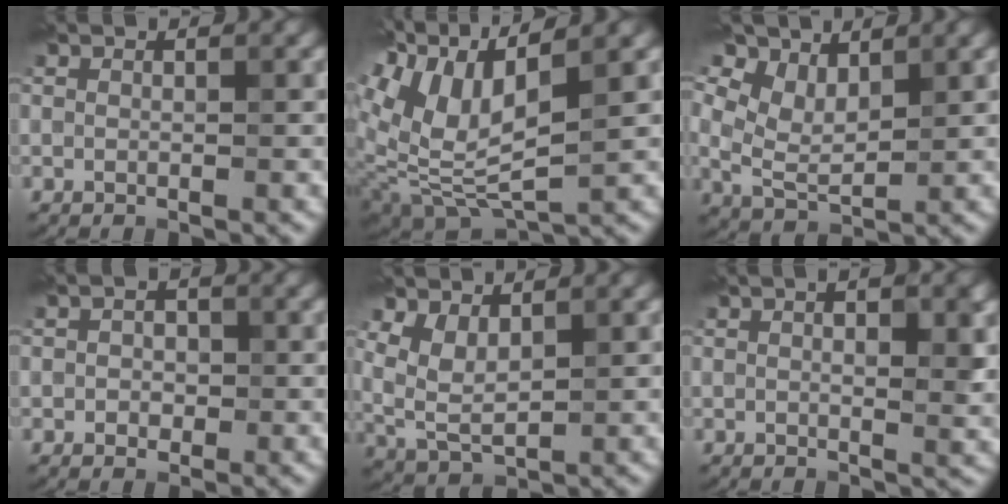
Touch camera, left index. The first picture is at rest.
{"total": 9.7, "force": [4.0, 3.3, 8.2], "torque": [-0.191, 0.013, 0.076]}
{"total": 5.3, "force": [3.5, 2.4, 3.1], "torque": [-0.078, 0.018, 0.054]}
{"total": 1.8, "force": [-0.1, 1.5, 1.1], "torque": [-0.004, 0.007, -0.017]}
{"total": 3.5, "force": [1.5, 1.8, 2.6], "torque": [-0.065, 0.002, 0.034]}
{"total": 3.6, "force": [0.5, 1.1, 3.4], "torque": [-0.049, 0.004, 0.007]}